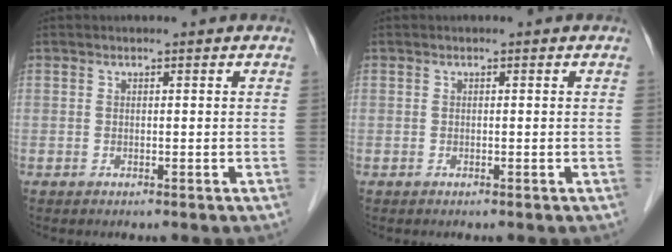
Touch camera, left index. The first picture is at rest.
{"total": 0.0}